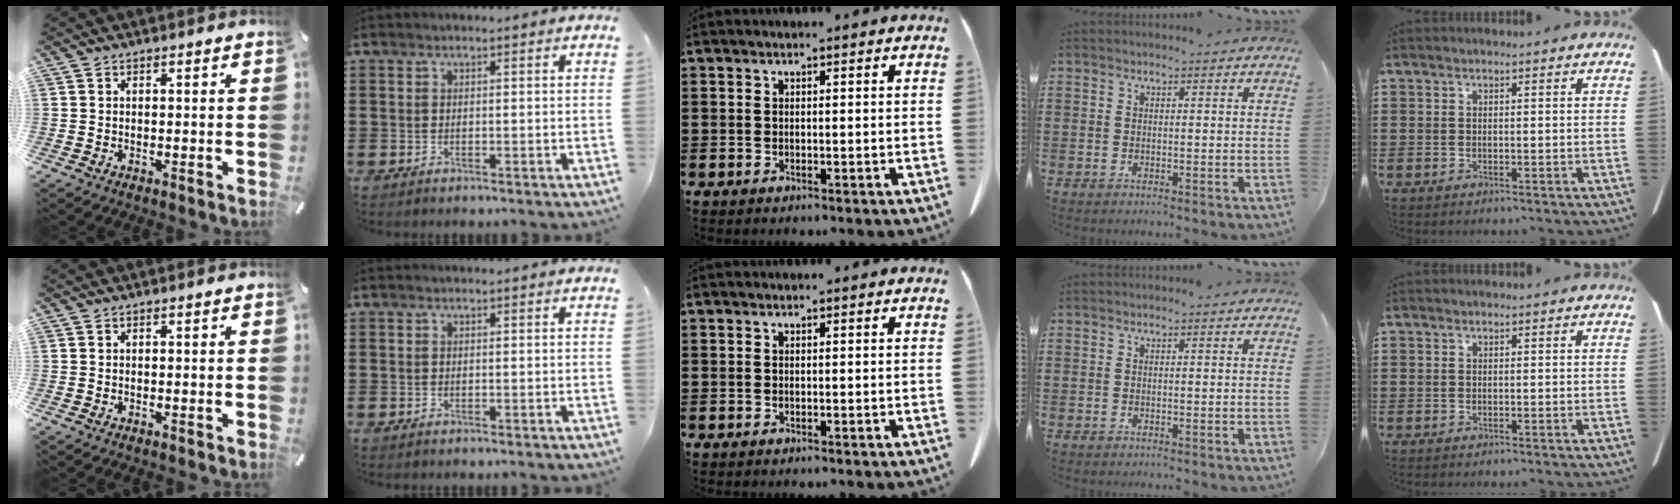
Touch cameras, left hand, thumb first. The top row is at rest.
{}